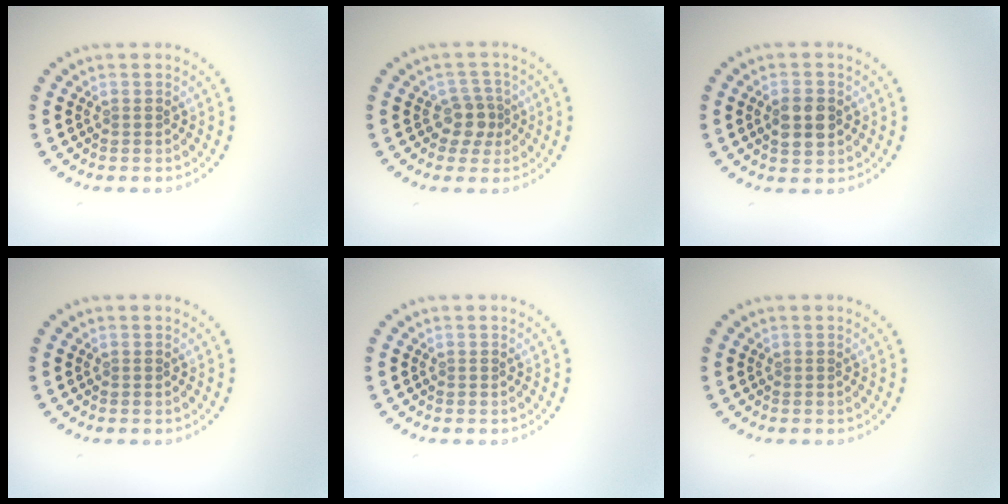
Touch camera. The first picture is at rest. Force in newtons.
{"total": 2.5, "press": 2.0, "slide": 1.5}
{"total": 3.1, "press": 3.1, "slide": 0.1}
{"total": 0.0}
{"total": 0.0}
{"total": 0.0}